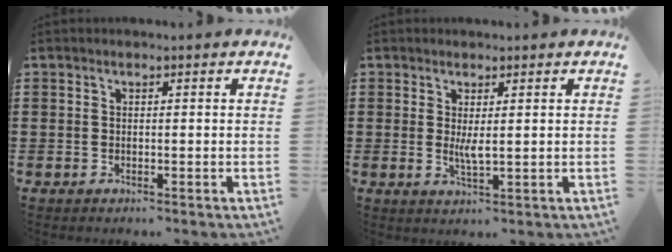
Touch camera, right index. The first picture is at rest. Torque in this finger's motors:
{"motor_torque": [0.54, 0.07, 0.04, 0.04]}